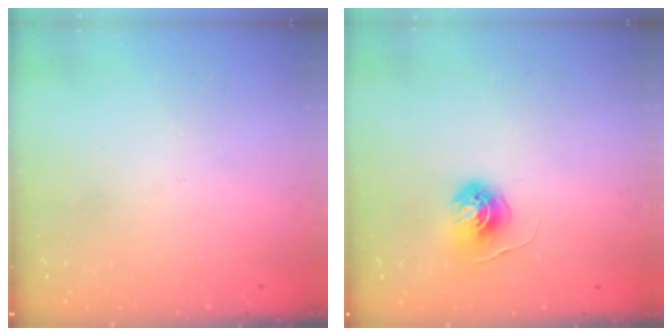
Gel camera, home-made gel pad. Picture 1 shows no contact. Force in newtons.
{"total": 5.5, "press": 5.5, "slide": 0.3}